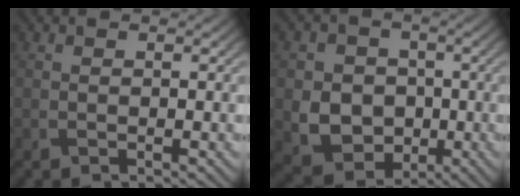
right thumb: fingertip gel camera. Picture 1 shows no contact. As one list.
[{"total": 8.2, "force": [-1.0, 7.1, 4.0], "torque": [-0.090, -0.018, -0.030]}]